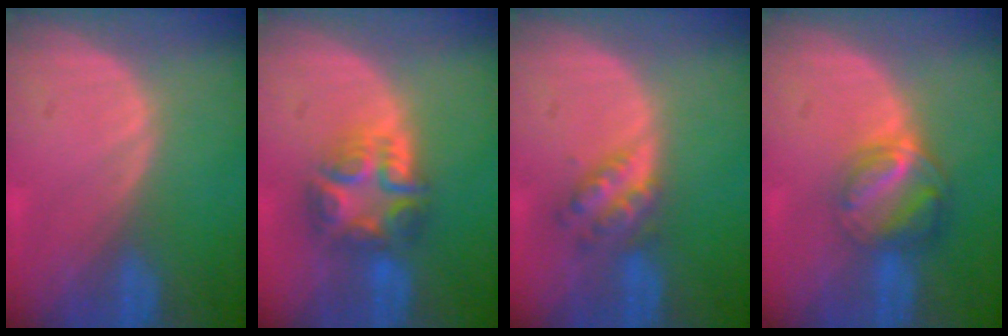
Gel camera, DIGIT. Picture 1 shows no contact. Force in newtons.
{"total": 7.9, "press": 6.7, "slide": 4.2}
{"total": 4.0, "press": 4.0, "slide": 0.3}
{"total": 6.4, "press": 5.5, "slide": 3.2}